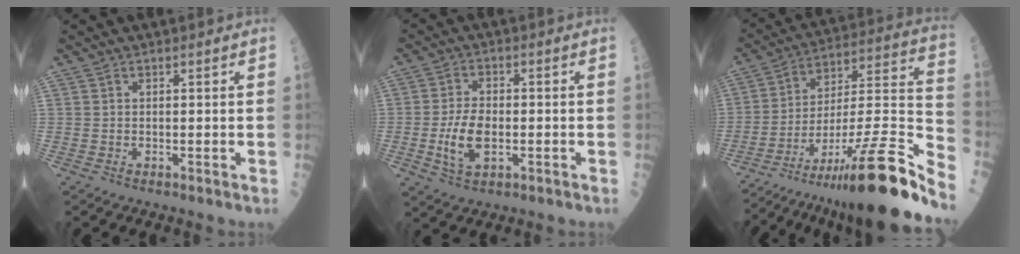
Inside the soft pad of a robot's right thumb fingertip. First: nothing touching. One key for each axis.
{"total": 7.6, "fx": -1.6, "fy": 3.9, "fz": 6.3, "tx": -0.117, "ty": 0.004, "tz": -0.027}
{"total": 31.1, "fx": -21.0, "fy": 4.0, "fz": 22.6, "tx": -0.284, "ty": 0.073, "tz": -0.333}